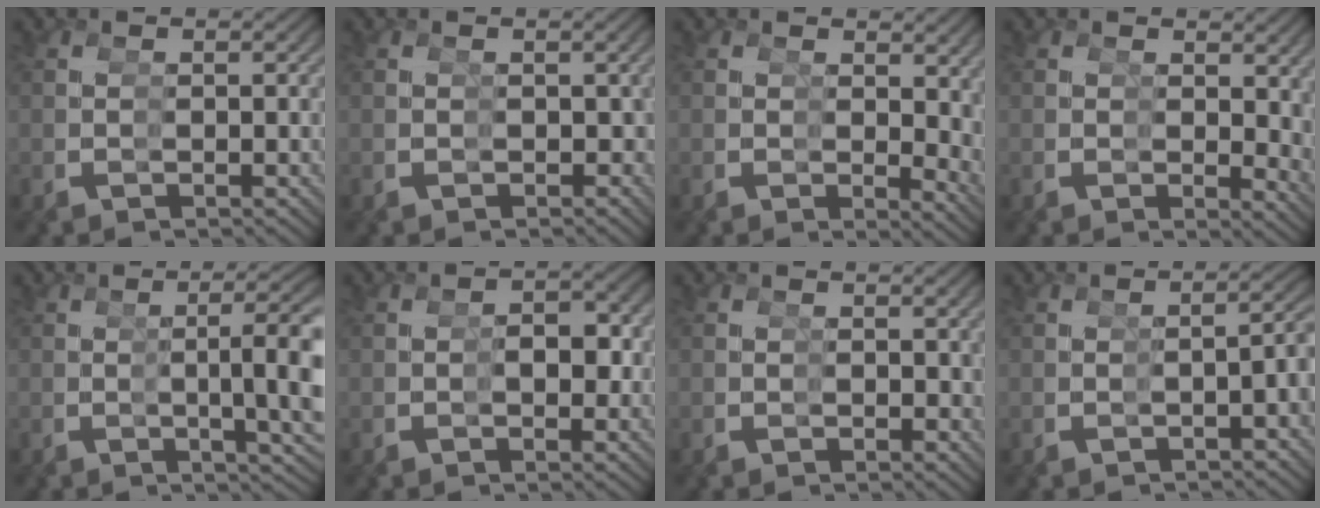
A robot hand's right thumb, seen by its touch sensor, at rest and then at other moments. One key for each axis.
{"total": 1.7, "fx": -0.1, "fy": 1.6, "fz": 0.4, "tx": 0.002, "ty": -0.010, "tz": 0.001}
{"total": 2.7, "fx": 1.1, "fy": 1.5, "fz": 1.9, "tx": 0.002, "ty": -0.007, "tz": 0.013}
{"total": 2.0, "fx": 1.2, "fy": 1.1, "fz": 1.2, "tx": 0.009, "ty": -0.002, "tz": 0.012}
{"total": 6.9, "fx": 0.1, "fy": 1.7, "fz": 6.6, "tx": -0.083, "ty": 0.006, "tz": -0.001}
{"total": 2.8, "fx": -0.1, "fy": 1.7, "fz": 2.2, "tx": -0.021, "ty": -0.003, "tz": -0.003}
{"total": 0.7, "fx": 0.5, "fy": 0.5, "fz": 0.0, "tx": 0.008, "ty": 0.001, "tz": 0.003}
{"total": 4.2, "fx": -0.7, "fy": 1.7, "fz": 3.7, "tx": -0.044, "ty": 0.010, "tz": -0.010}